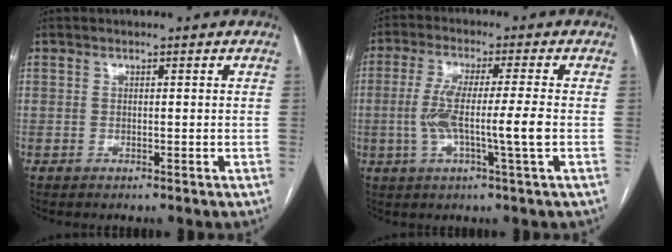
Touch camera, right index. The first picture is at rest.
{"total": 8.6, "force": [-1.2, -0.3, 8.6], "torque": [-0.165, 0.002, -0.022]}